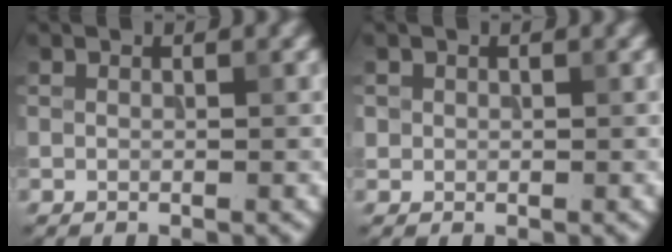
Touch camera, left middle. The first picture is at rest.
{"total": 0.6, "force": [0.1, 0.6, 0.0], "torque": [0.008, -0.004, 0.002]}